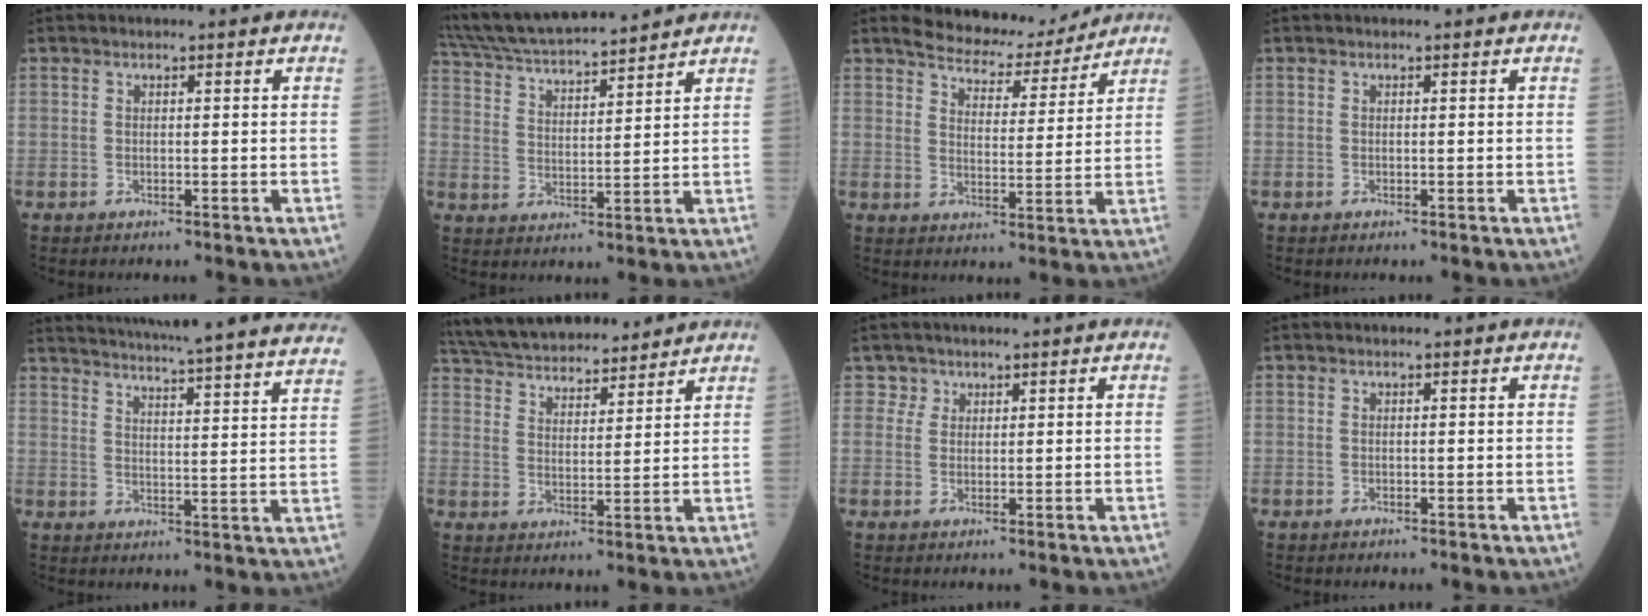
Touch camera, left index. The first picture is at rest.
{"total": 16.1, "force": [14.9, 1.4, 6.0], "torque": [-0.114, 0.029, 0.255]}
{"total": 9.2, "force": [8.8, 2.2, 1.8], "torque": [-0.031, 0.000, 0.129]}
{"total": 0.0}
{"total": 32.4, "force": [30.2, 0.5, 11.9], "torque": [-0.189, -0.078, 0.363]}
{"total": 19.5, "force": [17.7, 4.5, 6.8], "torque": [-0.130, 0.039, 0.277]}
{"total": 1.8, "force": [1.2, 1.2, -0.6], "torque": [0.020, 0.007, 0.016]}
{"total": 0.0}